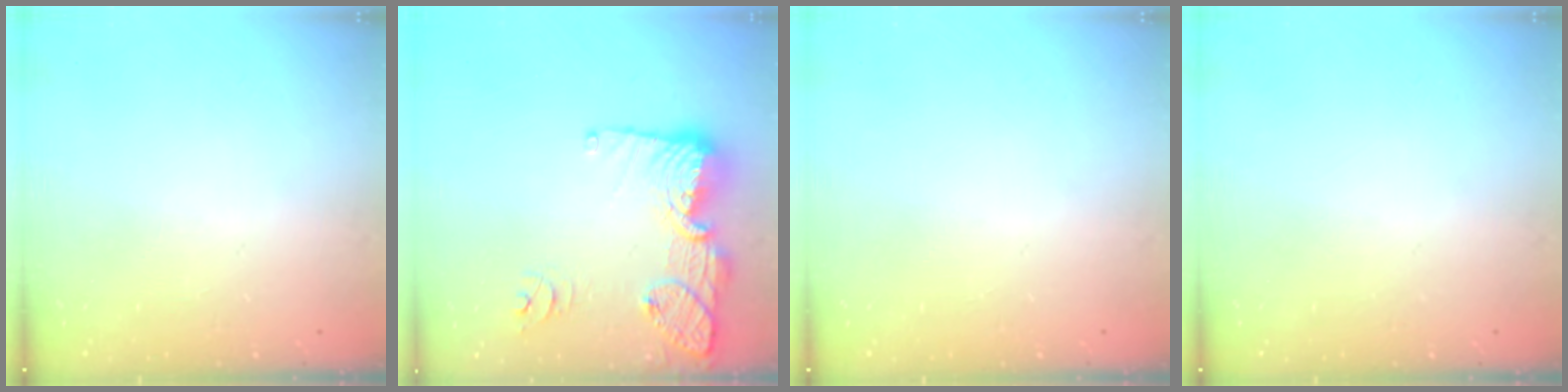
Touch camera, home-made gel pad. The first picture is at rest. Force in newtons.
{"total": 17.6, "press": 17.3, "slide": 3.3}
{"total": 0.0}
{"total": 0.0}